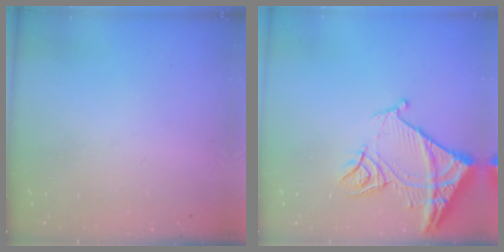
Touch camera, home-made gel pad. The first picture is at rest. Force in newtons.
{"total": 13.7, "press": 13.6, "slide": 1.4}